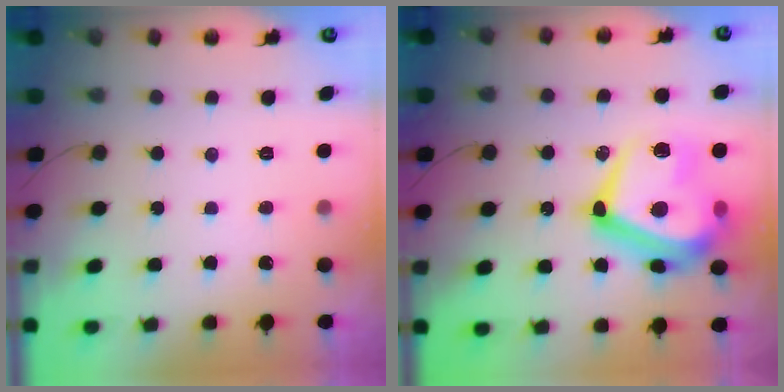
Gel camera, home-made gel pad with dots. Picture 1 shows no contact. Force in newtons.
{"total": 24.3, "press": 24.3, "slide": 1.5}